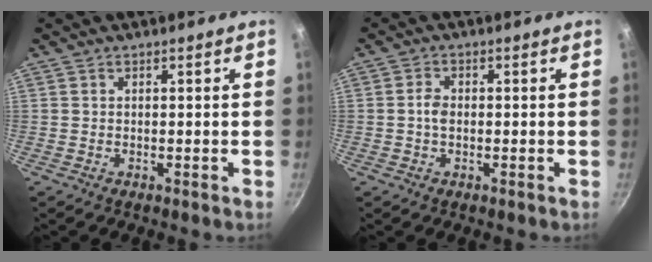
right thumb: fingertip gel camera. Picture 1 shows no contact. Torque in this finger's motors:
{"motor_torque": [-0.18, -0.01, 0.23, -0.05, 0.00]}